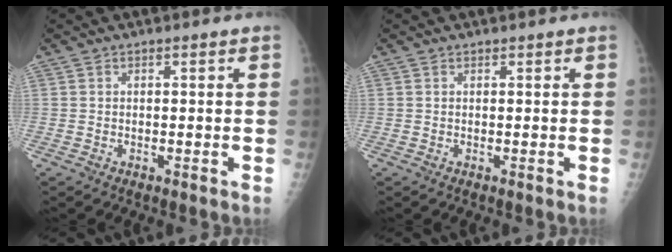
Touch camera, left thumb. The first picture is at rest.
{"total": 0.0}